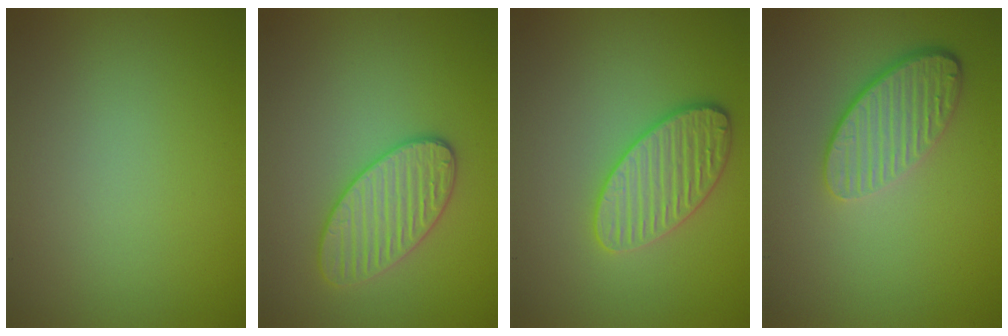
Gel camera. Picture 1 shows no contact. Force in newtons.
{"total": 3.5, "press": 3.5, "slide": 0.3}
{"total": 3.6, "press": 3.5, "slide": 1.1}
{"total": 4.4, "press": 3.4, "slide": 2.9}